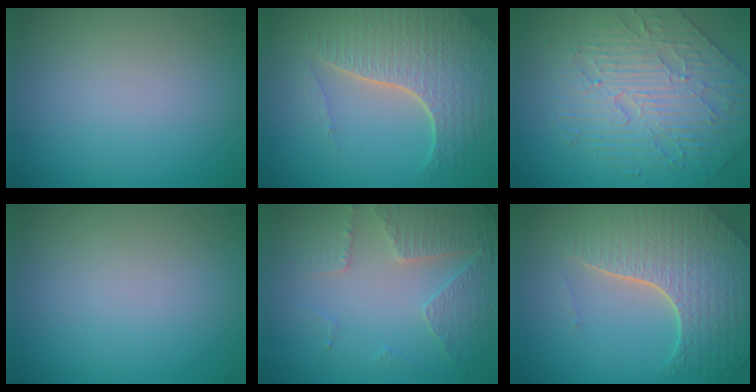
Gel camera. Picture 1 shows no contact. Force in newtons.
{"total": 7.0, "press": 5.0, "slide": 4.9}
{"total": 5.1, "press": 4.8, "slide": 1.7}
{"total": 0.0}
{"total": 4.6, "press": 3.4, "slide": 3.1}
{"total": 8.0, "press": 5.7, "slide": 5.6}